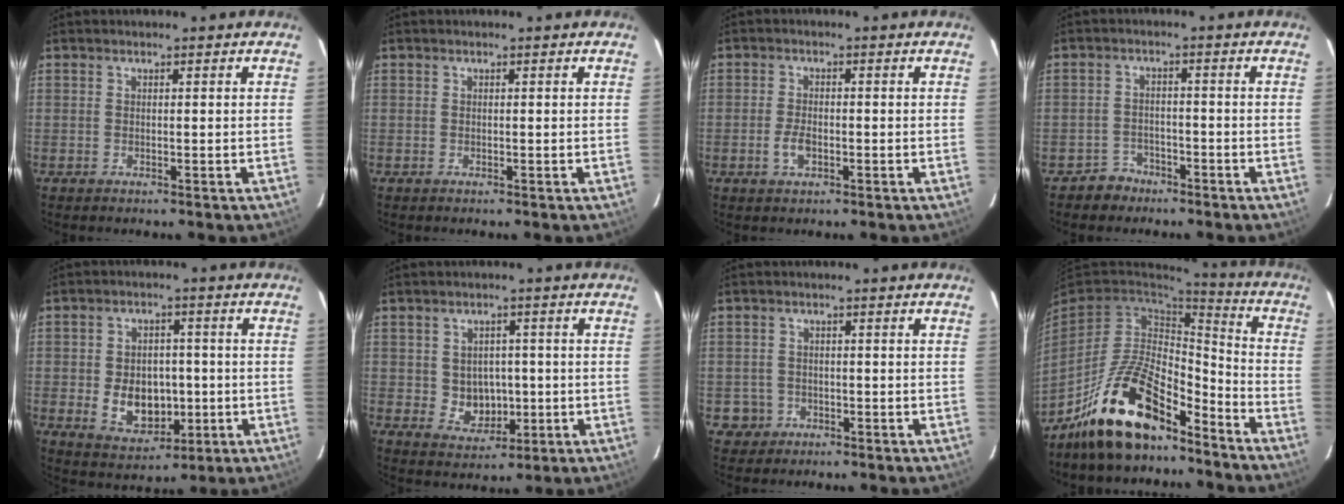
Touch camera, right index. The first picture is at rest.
{"total": 0.0}
{"total": 3.4, "force": [-1.2, 1.8, 2.6], "torque": [-0.057, 0.000, -0.022]}
{"total": 4.0, "force": [-2.9, 2.8, -0.1], "torque": [-0.006, 0.015, -0.050]}
{"total": 9.6, "force": [-1.6, 7.1, 6.4], "torque": [-0.131, 0.000, -0.008]}
{"total": 6.1, "force": [-0.4, 5.4, 2.7], "torque": [-0.055, 0.008, 0.011]}
{"total": 3.7, "force": [-1.2, 3.5, 0.2], "torque": [-0.015, 0.015, -0.015]}
{"total": 17.4, "force": [-12.1, 6.8, 10.4], "torque": [-0.217, 0.007, -0.213]}